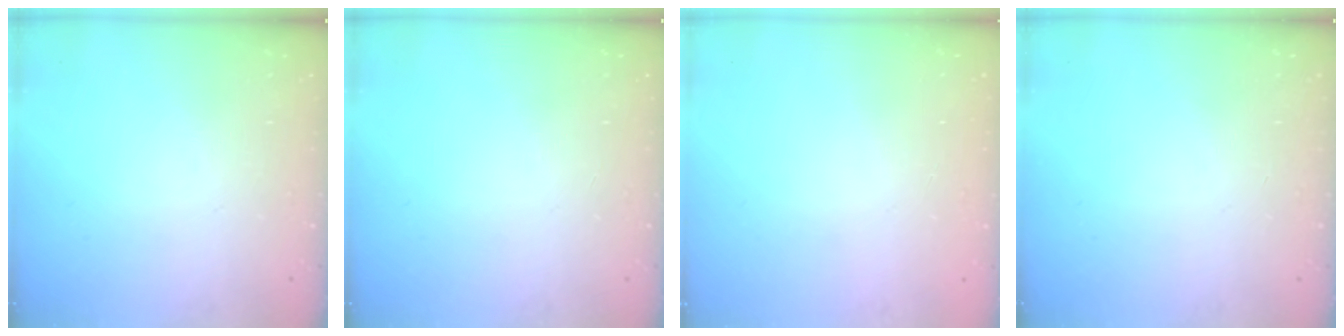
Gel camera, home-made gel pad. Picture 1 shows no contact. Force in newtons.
{"total": 0.0}
{"total": 0.0}
{"total": 0.0}